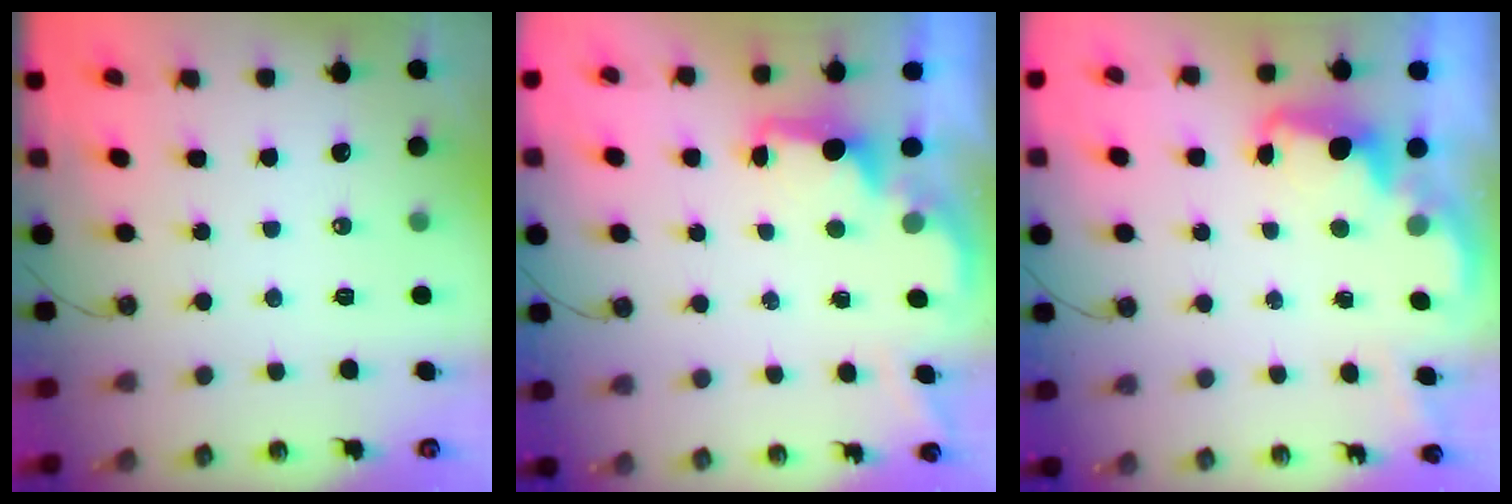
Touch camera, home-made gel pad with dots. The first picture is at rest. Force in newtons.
{"total": 1.6, "press": 1.5, "slide": 0.6}
{"total": 2.5, "press": 2.4, "slide": 0.5}